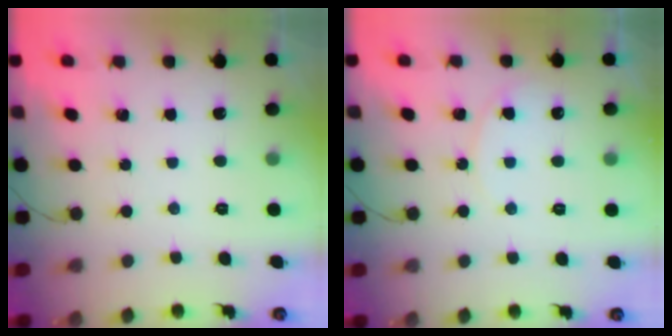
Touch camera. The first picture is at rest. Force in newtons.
{"total": 5.0, "press": 5.0, "slide": 0.5}